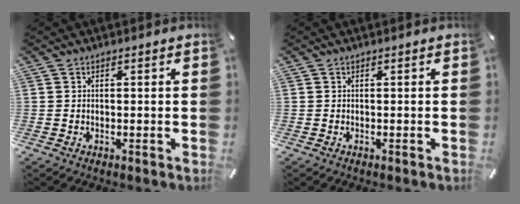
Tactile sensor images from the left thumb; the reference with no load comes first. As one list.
[{"total": 0.0}]